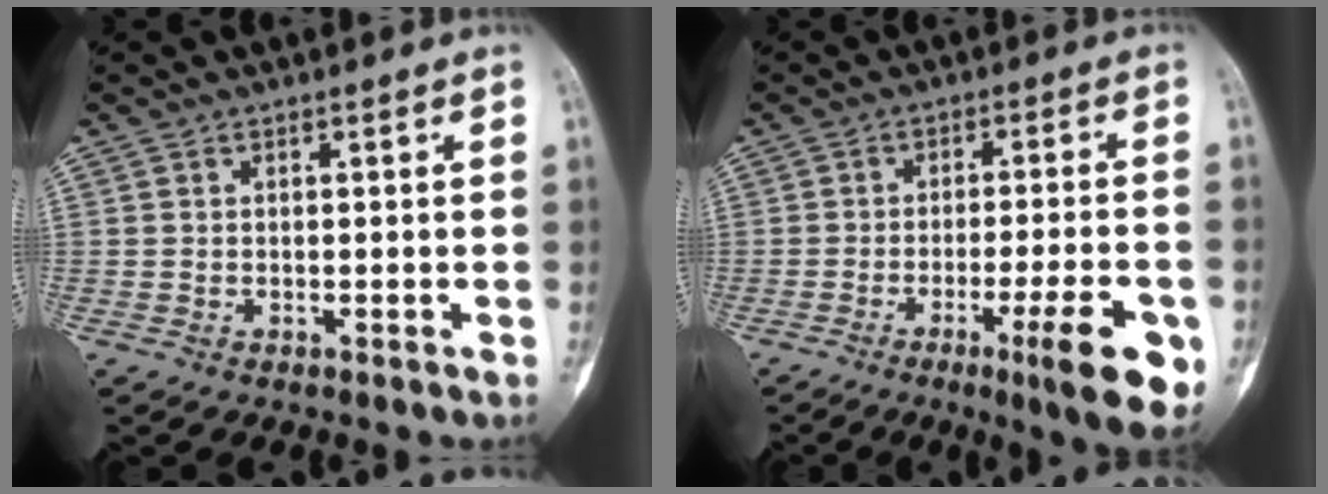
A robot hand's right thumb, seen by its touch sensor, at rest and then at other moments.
{"total": 12.8, "force": [-5.4, 1.9, 11.5], "torque": [-0.155, 0.002, -0.072]}